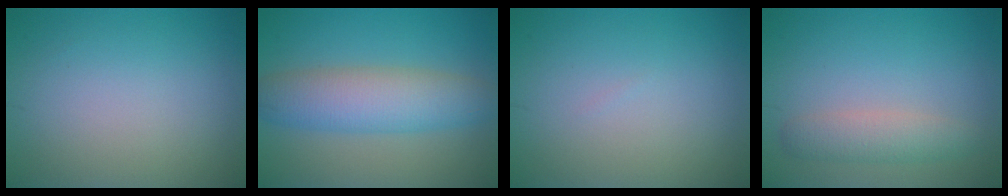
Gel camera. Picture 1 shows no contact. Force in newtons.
{"total": 6.2, "press": 6.2, "slide": 0.0}
{"total": 0.0}
{"total": 2.7, "press": 2.7, "slide": 0.1}